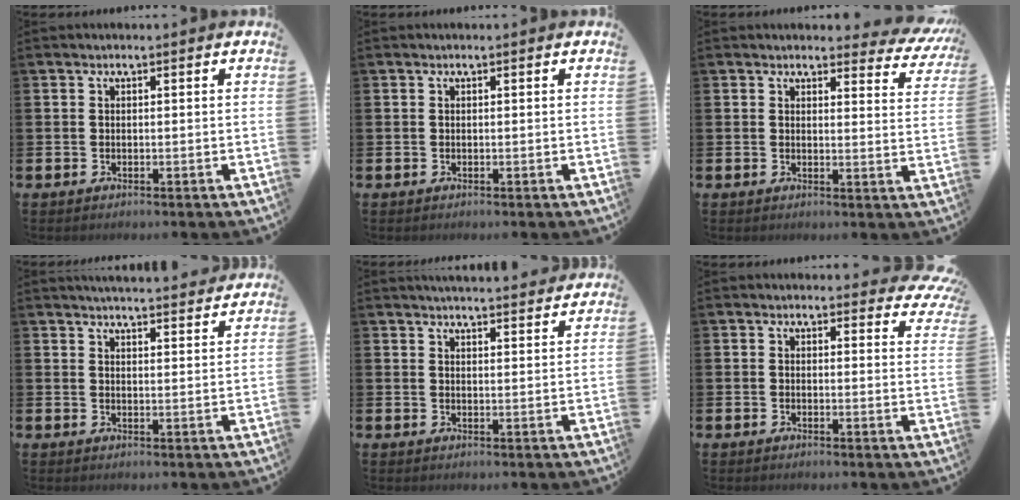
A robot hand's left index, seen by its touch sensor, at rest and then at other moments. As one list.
[{"total": 0.0}, {"total": 2.9, "force": [2.6, 1.0, 0.5], "torque": [-0.001, -0.018, 0.042]}, {"total": 4.3, "force": [4.3, -0.2, 0.2], "torque": [0.002, -0.029, 0.074]}, {"total": 3.8, "force": [3.8, -0.1, 0.1], "torque": [-0.003, -0.022, 0.068]}, {"total": 2.3, "force": [2.1, 0.8, 0.2], "torque": [0.007, -0.010, 0.033]}]